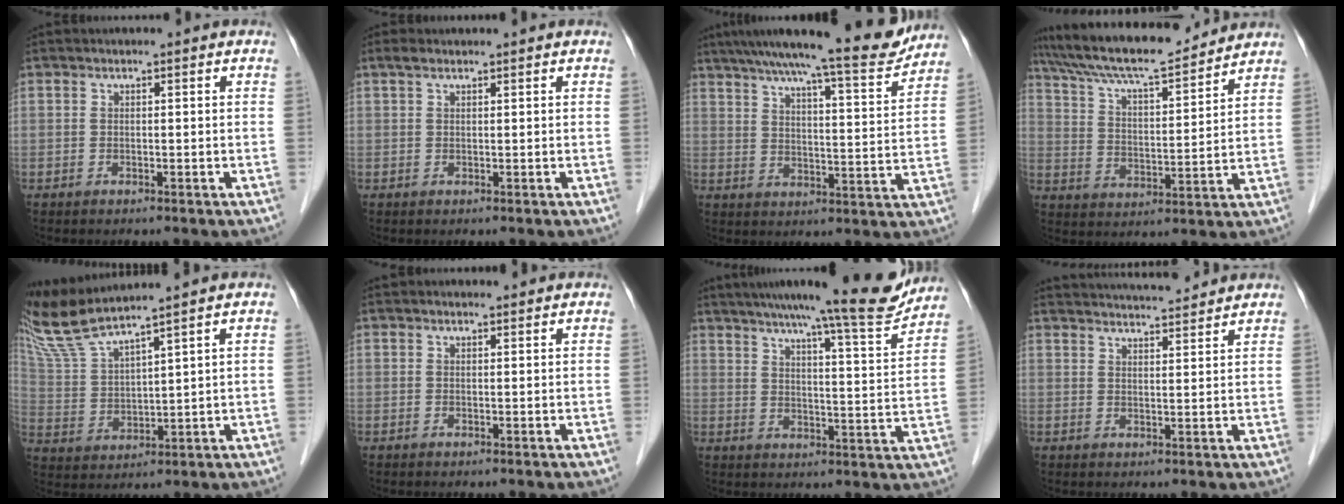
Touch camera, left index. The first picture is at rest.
{"total": 1.1, "force": [0.9, 0.4, 0.6], "torque": [-0.017, 0.015, 0.020]}
{"total": 16.7, "force": [14.6, 0.8, 8.0], "torque": [-0.117, -0.007, 0.201]}
{"total": 16.6, "force": [15.1, 1.6, 6.7], "torque": [-0.126, 0.013, 0.248]}
{"total": 9.6, "force": [8.5, -1.3, 4.4], "torque": [-0.107, 0.007, 0.175]}
{"total": 1.3, "force": [1.2, 0.4, 0.3], "torque": [-0.011, 0.014, 0.019]}
{"total": 16.2, "force": [14.2, 0.2, 7.7], "torque": [-0.108, -0.020, 0.188]}
{"total": 11.6, "force": [11.0, 0.6, 3.7], "torque": [-0.064, 0.016, 0.156]}